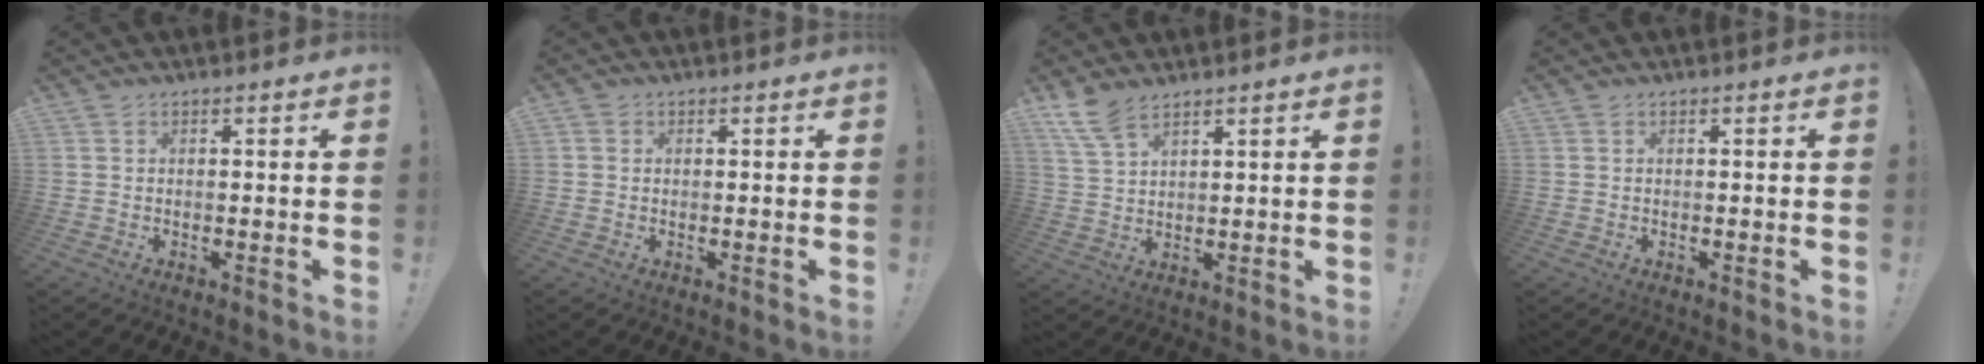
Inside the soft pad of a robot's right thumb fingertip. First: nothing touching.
{"total": 0.8, "force": [0.0, 0.8, 0.1], "torque": [-0.001, 0.002, 0.000]}
{"total": 7.1, "force": [5.4, 2.4, 3.9], "torque": [-0.084, -0.022, 0.104]}
{"total": 0.0}